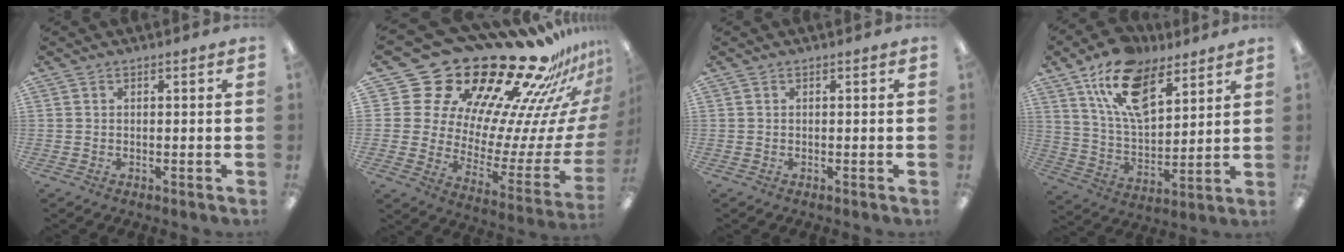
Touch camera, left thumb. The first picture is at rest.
{"total": 31.7, "force": [24.4, 13.7, 14.8], "torque": [-0.182, -0.232, 0.455]}
{"total": 0.0}
{"total": 16.2, "force": [10.1, 8.1, 9.7], "torque": [-0.177, -0.033, 0.184]}